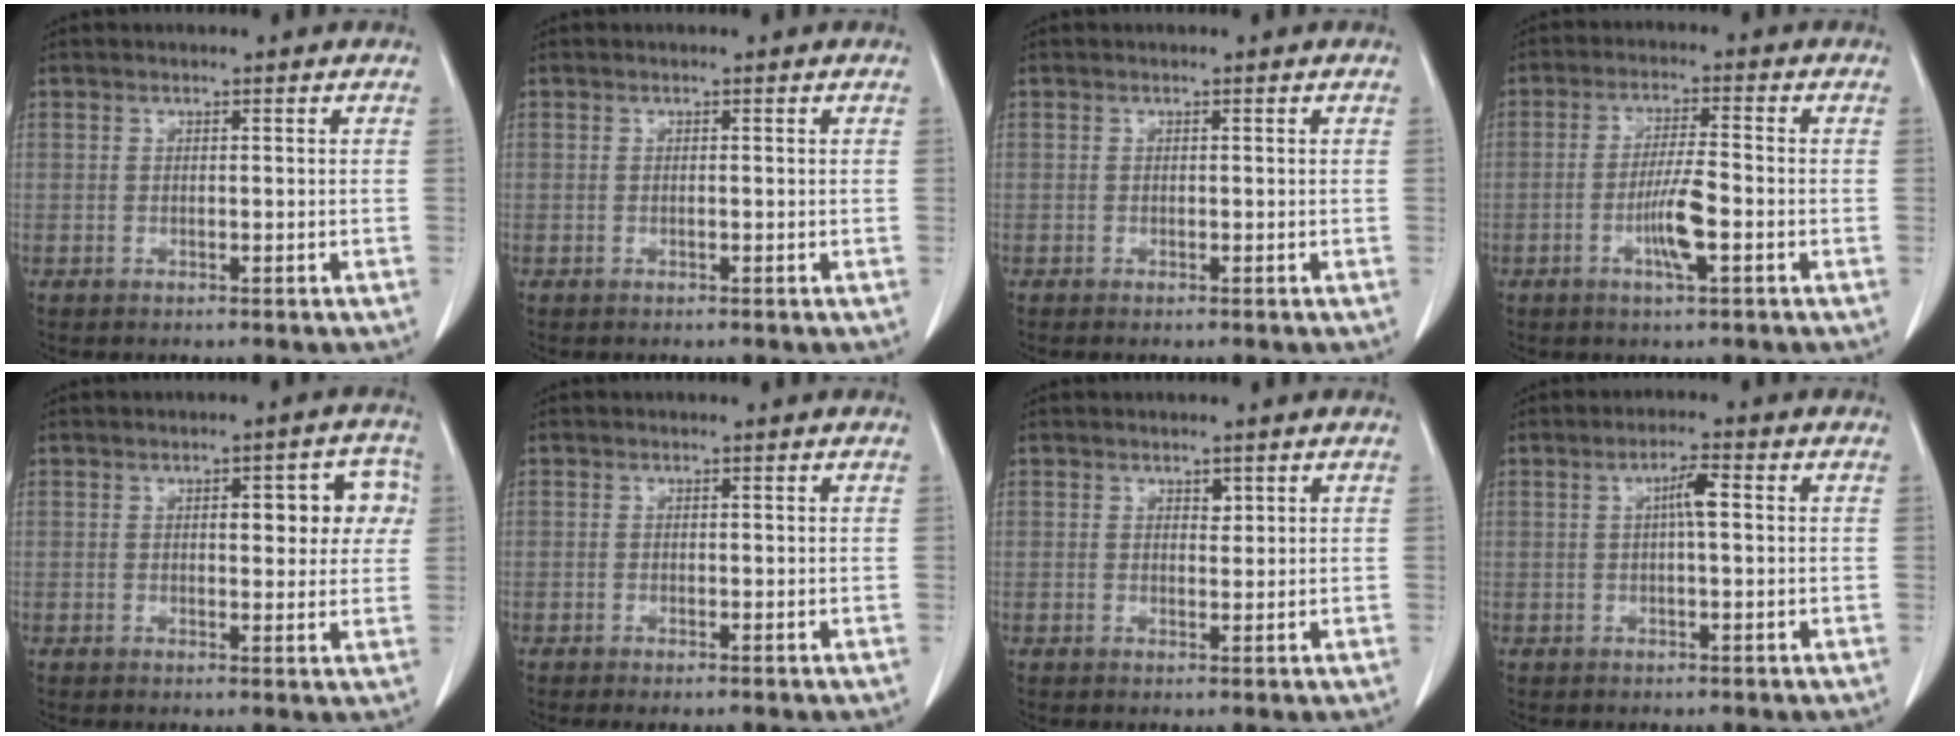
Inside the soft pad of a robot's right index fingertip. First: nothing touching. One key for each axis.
{"total": 0.0}
{"total": 0.0}
{"total": 6.0, "fx": -2.0, "fy": 0.3, "fz": 5.6, "tx": -0.109, "ty": -0.005, "tz": -0.038}
{"total": 7.2, "fx": 1.7, "fy": 2.9, "fz": 6.4, "tx": -0.065, "ty": 0.021, "tz": 0.017}
{"total": 0.7, "fx": -0.4, "fy": 0.1, "fz": 0.5, "tx": -0.009, "ty": -0.003, "tz": -0.003}
{"total": 1.1, "fx": 0.7, "fy": 0.7, "fz": 0.6, "tx": -0.005, "ty": -0.005, "tz": 0.009}
{"total": 3.3, "fx": 0.5, "fy": 0.4, "fz": 3.2, "tx": -0.058, "ty": 0.007, "tz": 0.007}